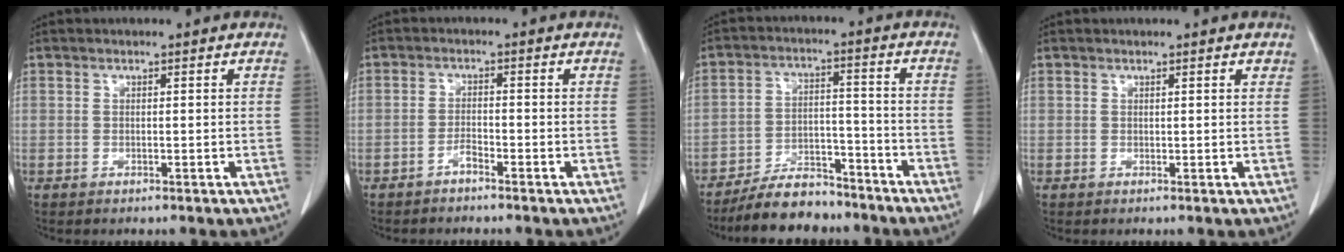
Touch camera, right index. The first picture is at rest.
{"total": 1.8, "force": [-1.5, 0.1, 0.9], "torque": [-0.016, 0.003, -0.028]}
{"total": 9.0, "force": [-7.9, 3.3, 2.7], "torque": [-0.044, 0.008, -0.138]}
{"total": 0.9, "force": [0.8, 0.2, 0.2], "torque": [-0.006, -0.002, 0.004]}